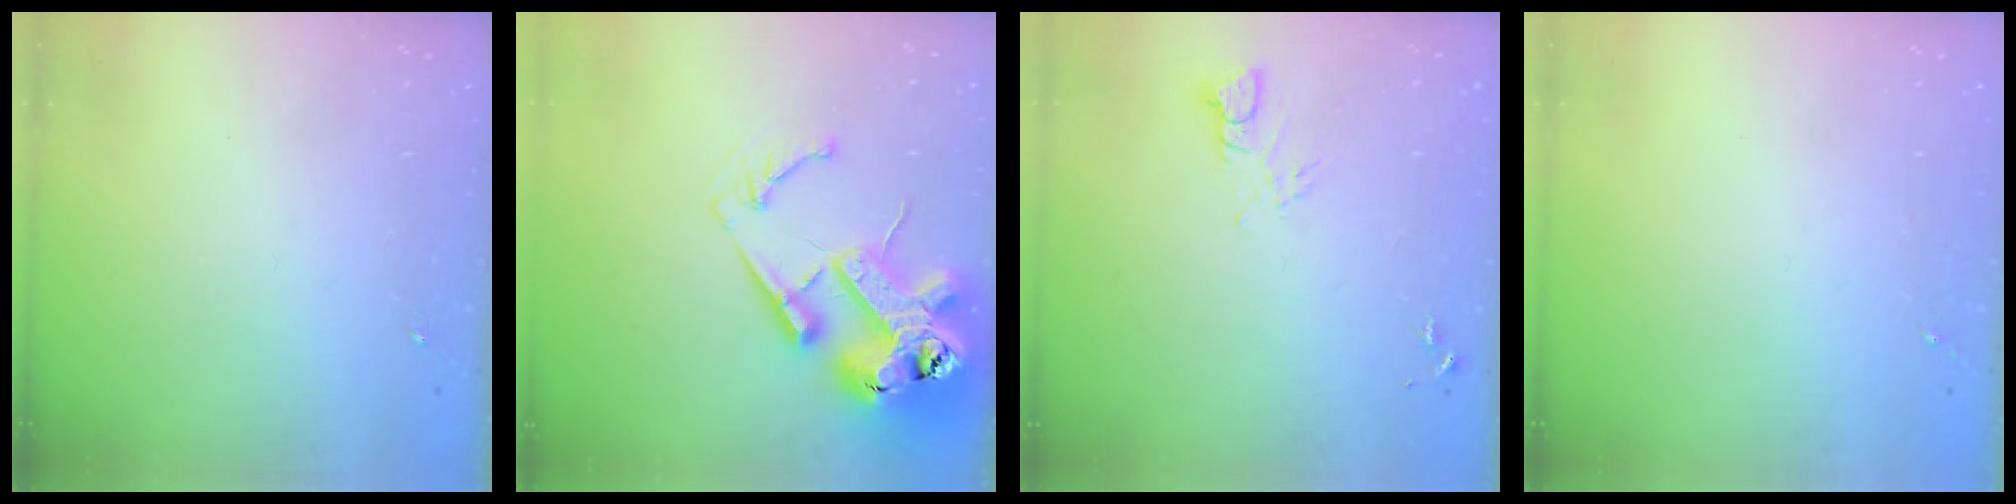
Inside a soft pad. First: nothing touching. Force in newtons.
{"total": 24.1, "press": 23.9, "slide": 3.2}
{"total": 3.4, "press": 3.4, "slide": 0.3}
{"total": 0.0}